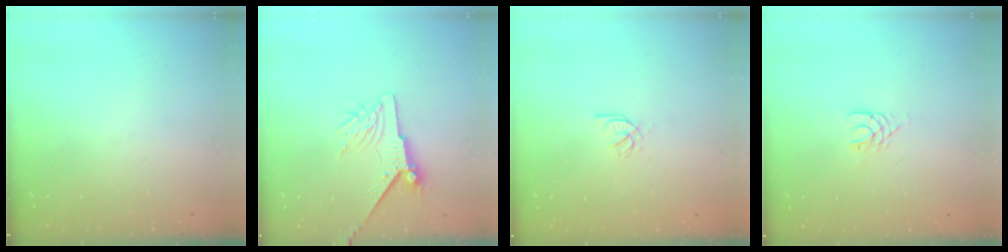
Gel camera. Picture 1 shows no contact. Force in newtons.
{"total": 7.3, "press": 7.2, "slide": 1.0}
{"total": 2.2, "press": 2.2, "slide": 0.0}
{"total": 3.5, "press": 3.5, "slide": 0.5}